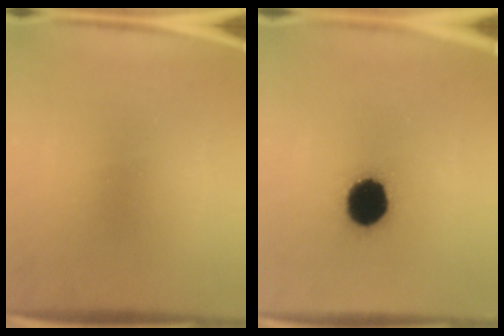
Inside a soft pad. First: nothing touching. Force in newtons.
{"total": 14.1}